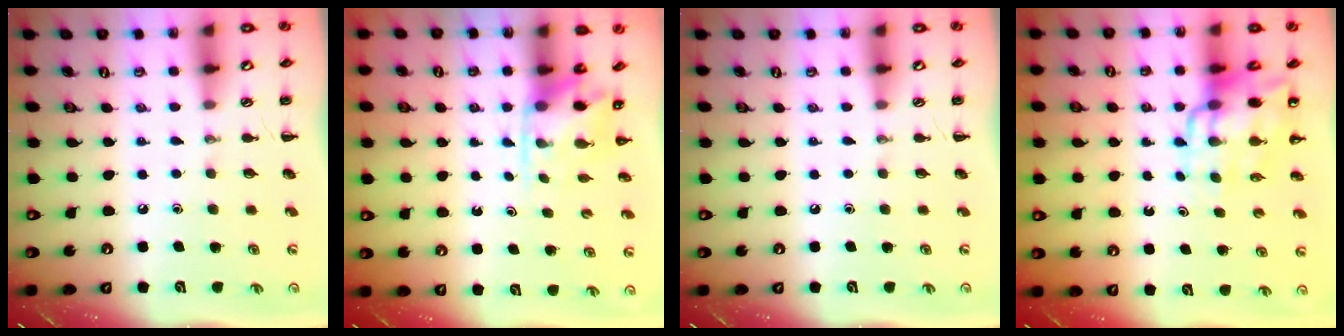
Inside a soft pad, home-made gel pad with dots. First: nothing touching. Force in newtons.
{"total": 4.8, "press": 4.7, "slide": 0.4}
{"total": 0.0}
{"total": 13.0, "press": 12.5, "slide": 3.7}